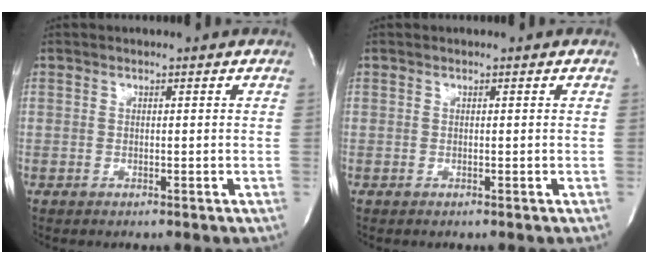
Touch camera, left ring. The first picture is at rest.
{"total": 0.0}